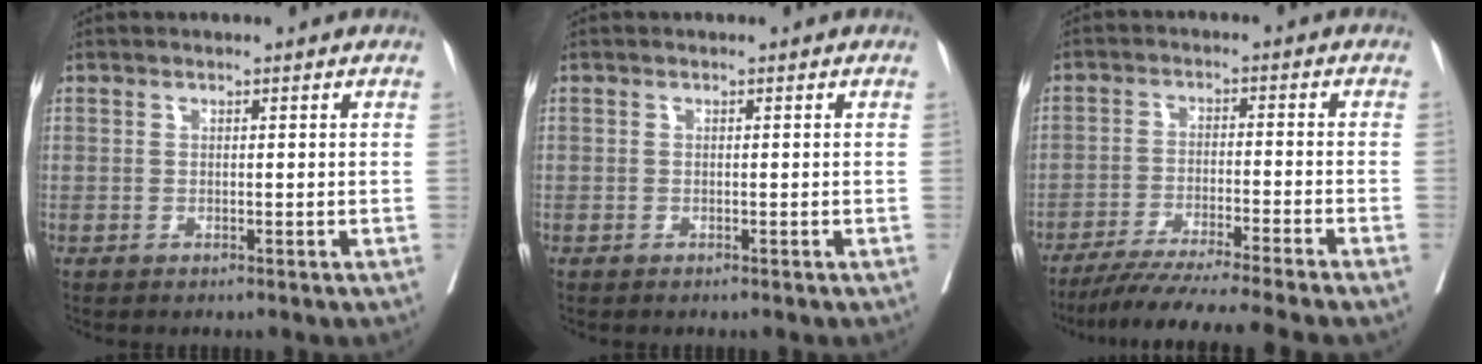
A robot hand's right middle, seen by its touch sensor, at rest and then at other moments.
{"total": 0.6, "force": [-0.3, 0.5, -0.1], "torque": [0.001, 0.006, -0.008]}
{"total": 13.6, "force": [-11.7, -2.0, 6.5], "torque": [-0.079, -0.033, -0.184]}